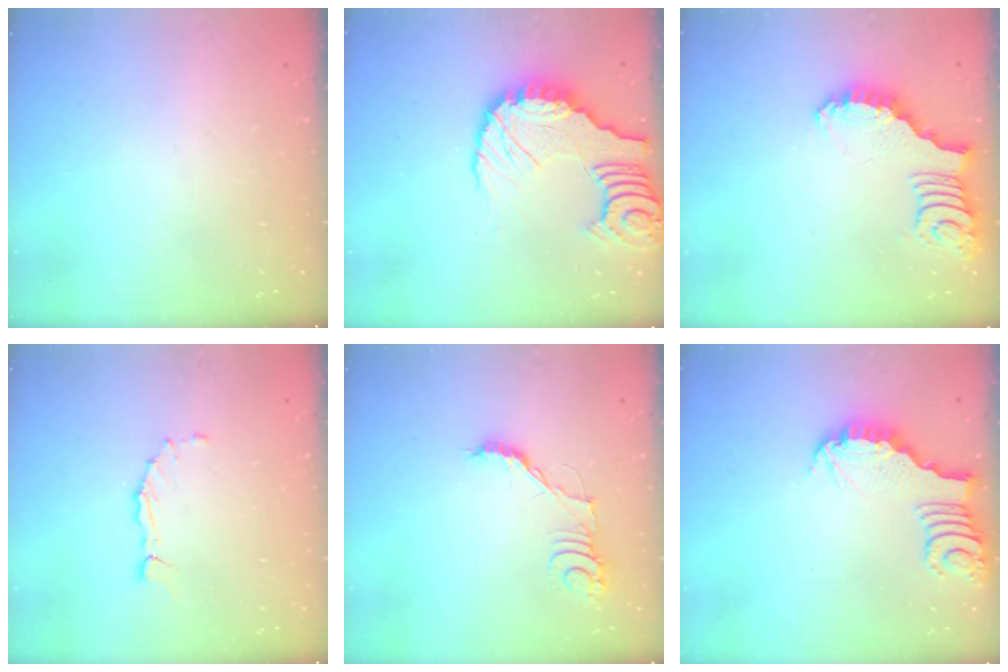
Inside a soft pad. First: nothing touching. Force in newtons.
{"total": 13.5, "press": 13.3, "slide": 1.9}
{"total": 2.6, "press": 2.6, "slide": 0.3}
{"total": 1.6, "press": 1.6, "slide": 0.3}
{"total": 9.8, "press": 9.7, "slide": 0.7}
{"total": 3.5, "press": 3.5, "slide": 0.4}